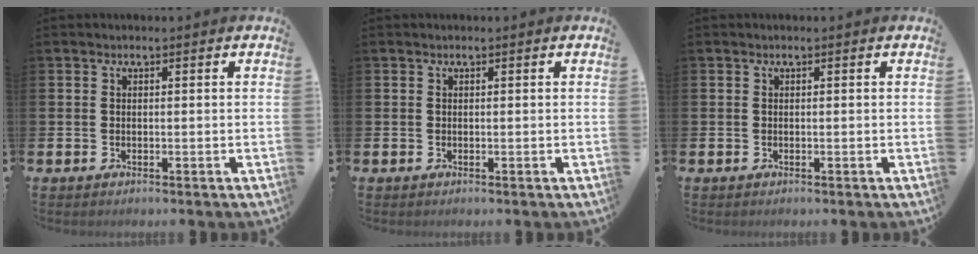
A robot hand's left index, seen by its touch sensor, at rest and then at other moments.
{"total": 0.0}
{"total": 0.0}